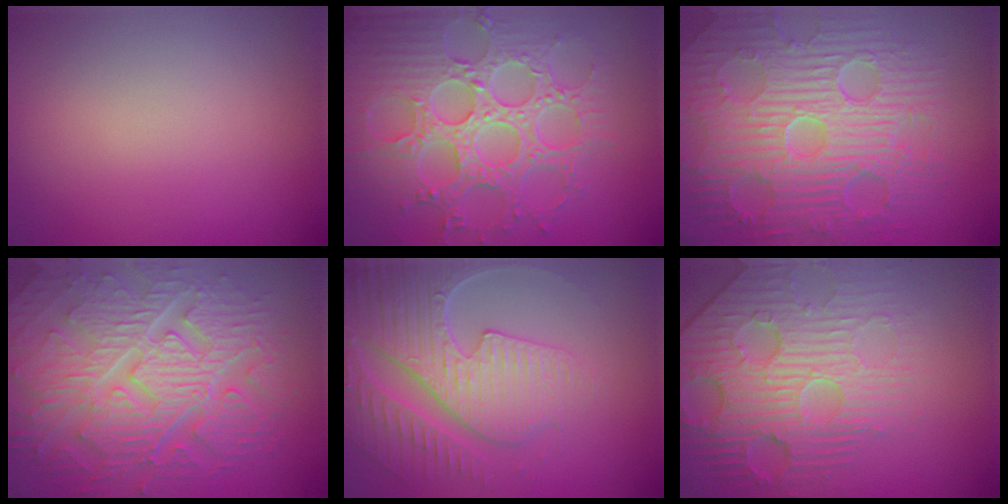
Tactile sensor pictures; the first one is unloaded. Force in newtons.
{"total": 8.7, "press": 6.5, "slide": 5.8}
{"total": 11.2, "press": 7.4, "slide": 8.5}
{"total": 10.8, "press": 7.2, "slide": 8.0}
{"total": 6.7, "press": 5.5, "slide": 3.9}
{"total": 5.7, "press": 5.0, "slide": 2.7}